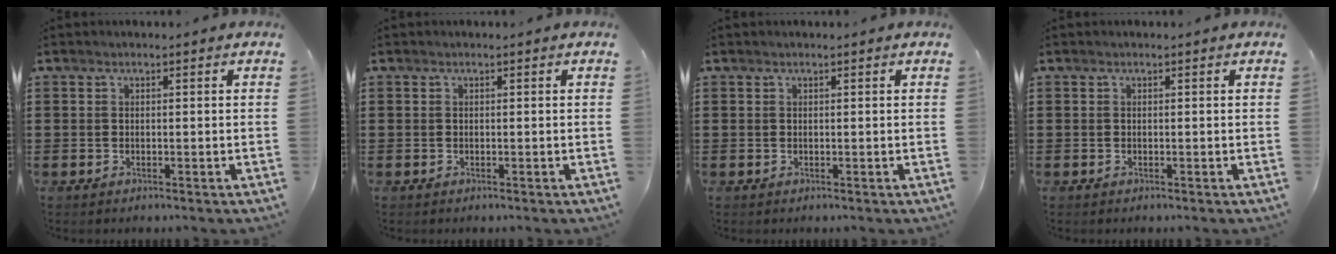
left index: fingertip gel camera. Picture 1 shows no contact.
{"total": 0.0}
{"total": 0.0}
{"total": 0.0}